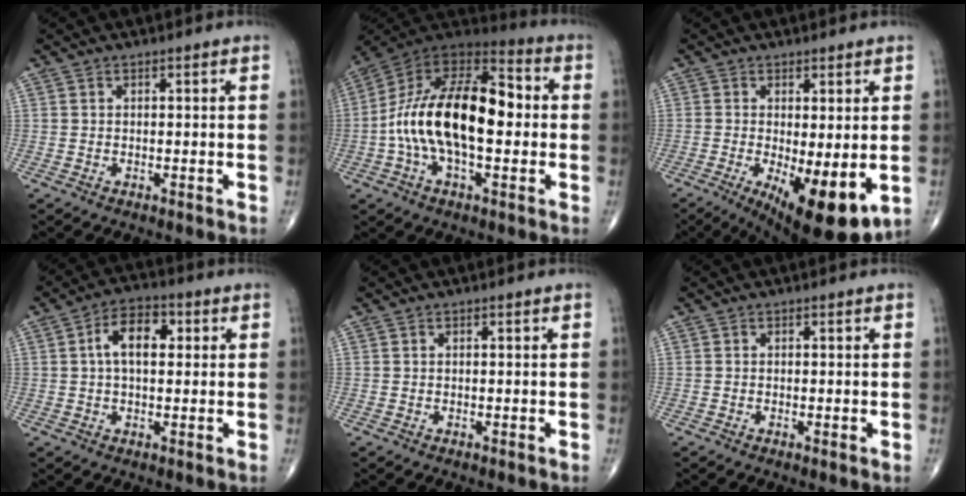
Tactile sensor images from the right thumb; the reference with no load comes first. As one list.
[{"total": 22.9, "force": [-0.6, 11.6, 19.7], "torque": [-0.346, 0.038, -0.019]}, {"total": 12.9, "force": [-3.1, 4.2, 11.8], "torque": [-0.171, -0.027, -0.033]}, {"total": 8.1, "force": [1.6, 4.5, 6.5], "torque": [-0.104, 0.017, 0.020]}, {"total": 0.0}, {"total": 0.6, "force": [-0.1, 0.0, 0.6], "torque": [-0.014, -0.004, -0.003]}]